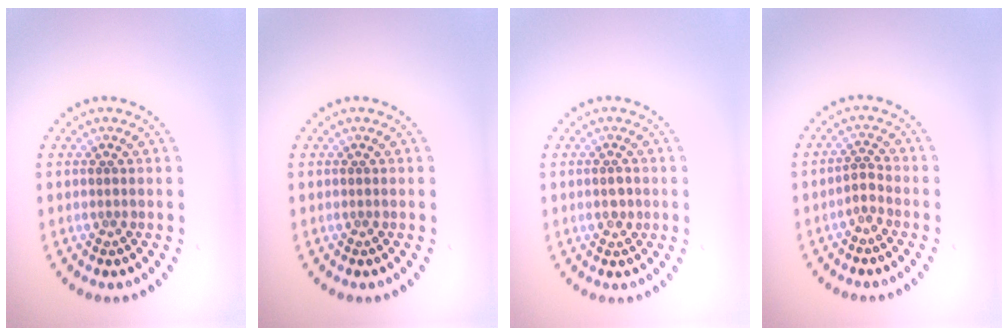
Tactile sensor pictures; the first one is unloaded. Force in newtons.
{"total": 0.0}
{"total": 1.3, "press": 1.3, "slide": 0.1}
{"total": 1.4, "press": 1.0, "slide": 1.0}